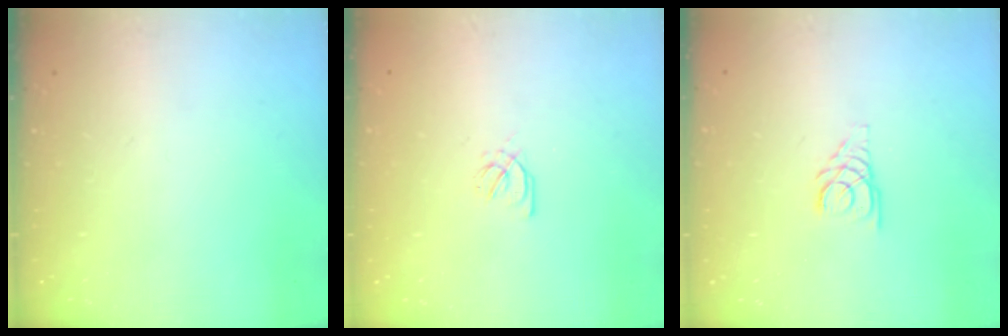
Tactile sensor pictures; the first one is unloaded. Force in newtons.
{"total": 1.5, "press": 1.4, "slide": 0.2}
{"total": 2.7, "press": 2.7, "slide": 0.3}